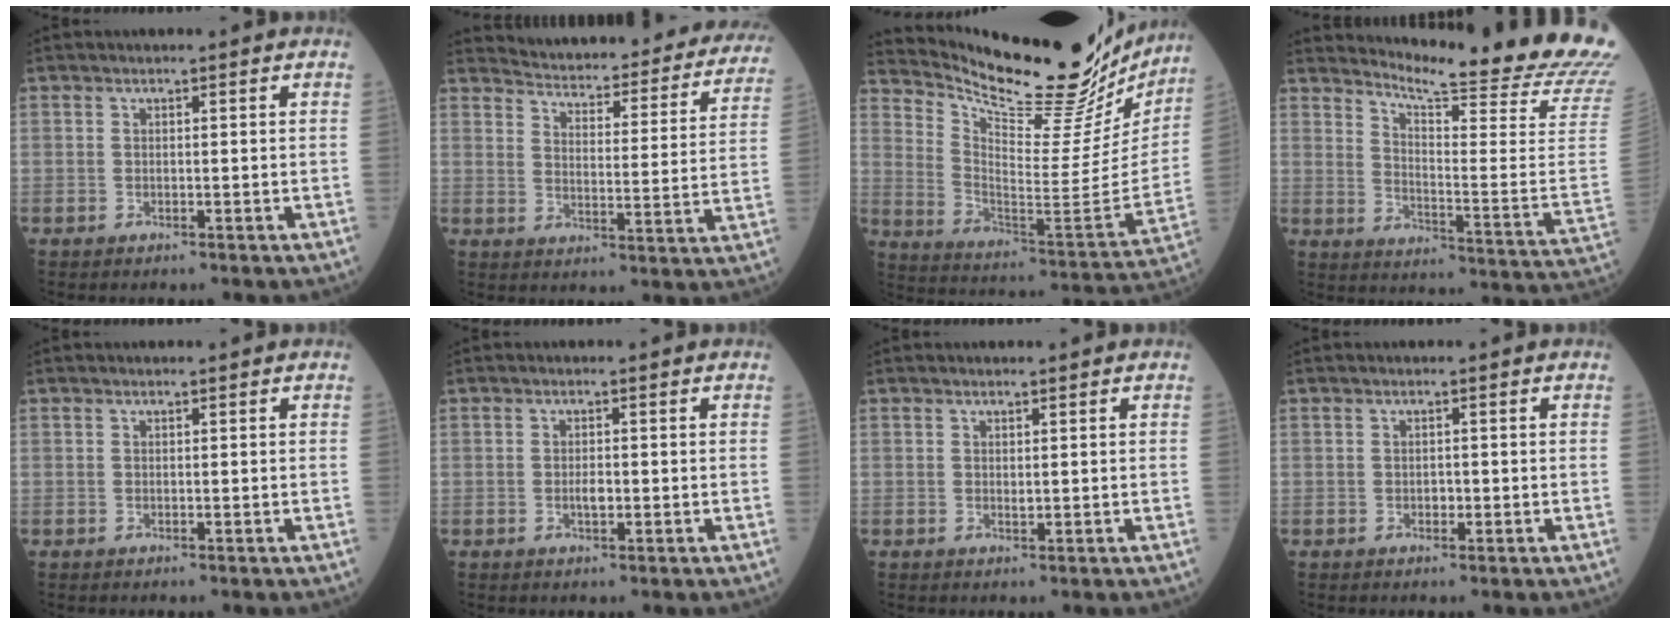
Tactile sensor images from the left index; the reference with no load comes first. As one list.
[{"total": 27.4, "force": [25.7, 5.4, 8.0], "torque": [-0.111, -0.076, 0.297]}, {"total": 24.7, "force": [22.8, 4.6, 8.5], "torque": [-0.144, -0.081, 0.319]}, {"total": 22.9, "force": [21.4, -1.8, 7.7], "torque": [-0.135, -0.155, 0.261]}, {"total": 0.0}, {"total": 1.5, "force": [-0.3, 0.6, 1.3], "torque": [-0.027, 0.000, -0.005]}, {"total": 0.8, "force": [0.4, 0.4, 0.6], "torque": [-0.011, -0.004, 0.006]}, {"total": 0.8, "force": [-0.3, 0.6, 0.5], "torque": [-0.009, 0.001, -0.006]}]